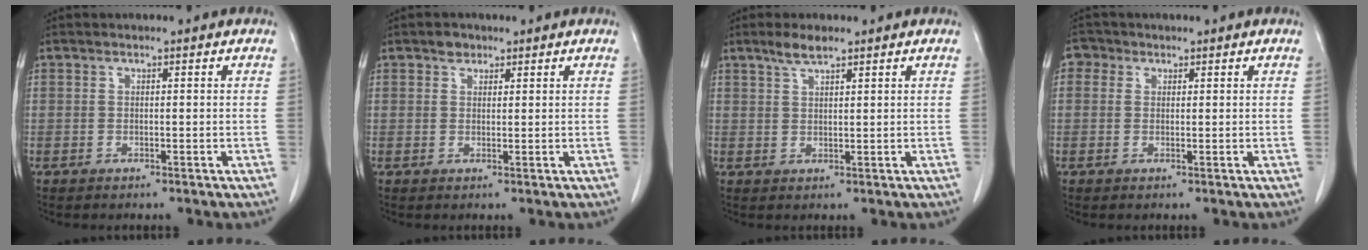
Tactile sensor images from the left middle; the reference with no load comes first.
{"total": 1.6, "force": [1.1, 1.1, 0.4], "torque": [-0.007, -0.001, 0.017]}
{"total": 3.0, "force": [2.4, 0.5, 1.8], "torque": [-0.043, 0.003, 0.047]}
{"total": 2.1, "force": [0.9, 1.8, 0.5], "torque": [-0.006, 0.005, 0.009]}